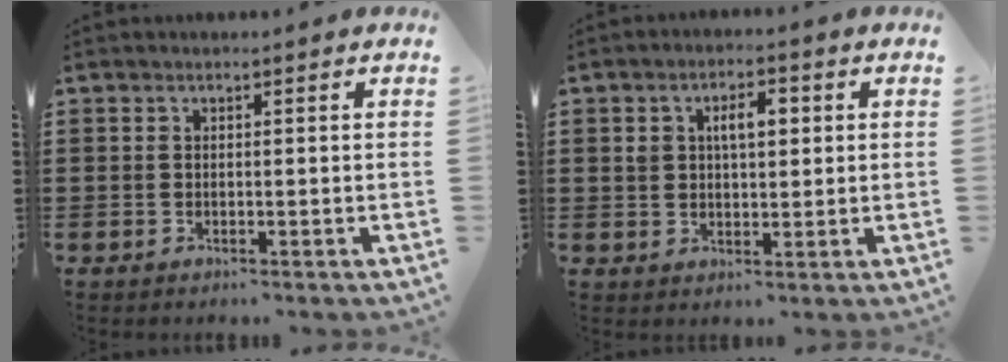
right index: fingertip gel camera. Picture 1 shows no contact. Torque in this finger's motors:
{"motor_torque": [0.26, -0.10, 0.34, 0.05]}